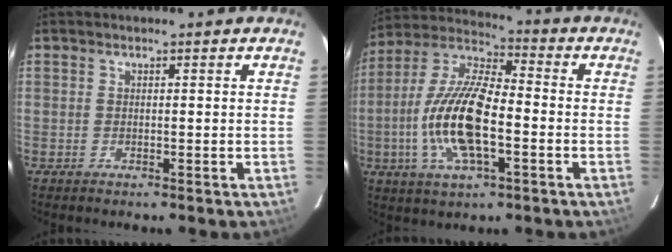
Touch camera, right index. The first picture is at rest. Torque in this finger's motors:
{"motor_torque": [2.14, 0.00, 1.05, 0.21]}